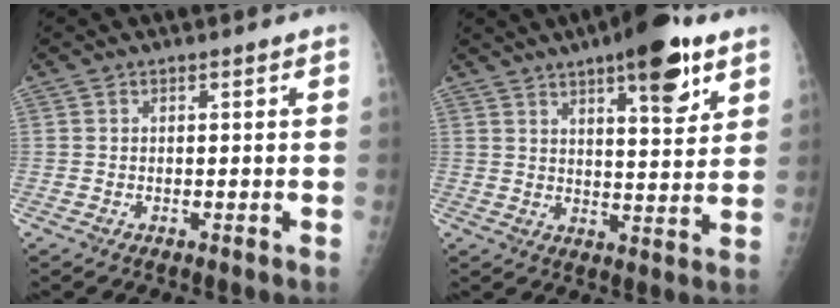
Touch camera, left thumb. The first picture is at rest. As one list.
[{"total": 13.2, "force": [7.6, 3.9, 10.0], "torque": [-0.118, -0.036, 0.106]}]